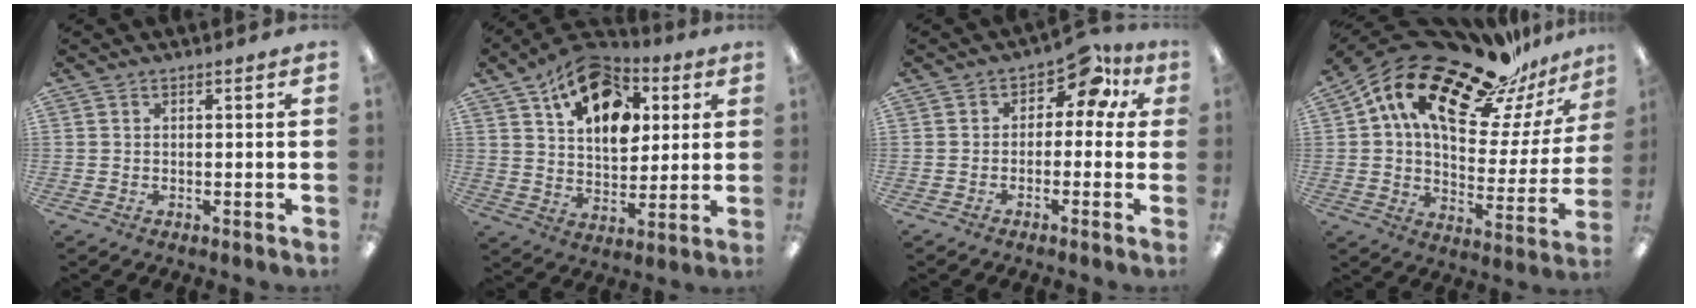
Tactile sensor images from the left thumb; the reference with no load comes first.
{"total": 15.9, "force": [8.7, 9.7, 9.1], "torque": [-0.136, -0.038, 0.156]}
{"total": 7.4, "force": [3.1, 4.3, 5.1], "torque": [-0.067, -0.016, 0.049]}
{"total": 22.3, "force": [17.2, 8.5, 11.5], "torque": [-0.205, -0.114, 0.289]}